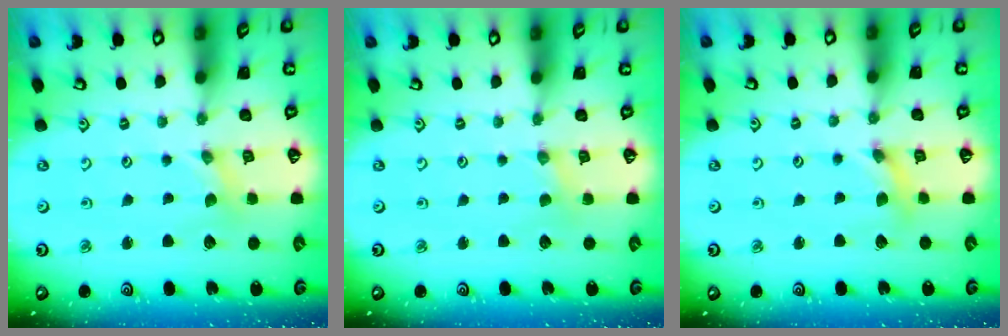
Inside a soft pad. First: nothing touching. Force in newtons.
{"total": 0.0}
{"total": 2.7, "press": 2.7, "slide": 0.2}